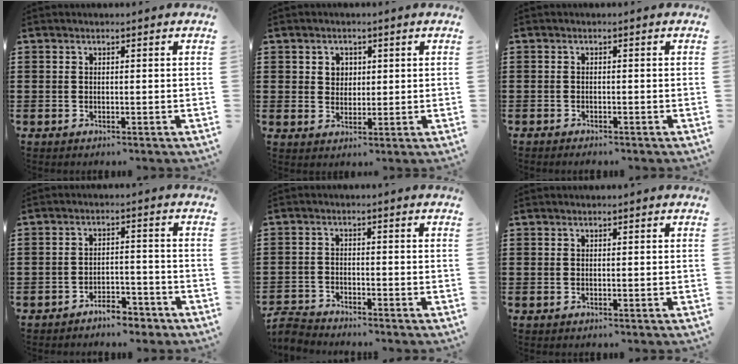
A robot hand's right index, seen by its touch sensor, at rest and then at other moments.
{"total": 2.6, "force": [1.0, 2.3, 0.6], "torque": [-0.021, 0.011, 0.016]}
{"total": 0.8, "force": [-0.8, -0.1, 0.0], "torque": [-0.003, -0.001, -0.016]}
{"total": 4.1, "force": [-3.9, 0.8, 0.7], "torque": [-0.012, 0.009, -0.079]}
{"total": 2.9, "force": [-2.9, 0.1, 0.1], "torque": [-0.014, -0.004, -0.064]}
{"total": 0.0}